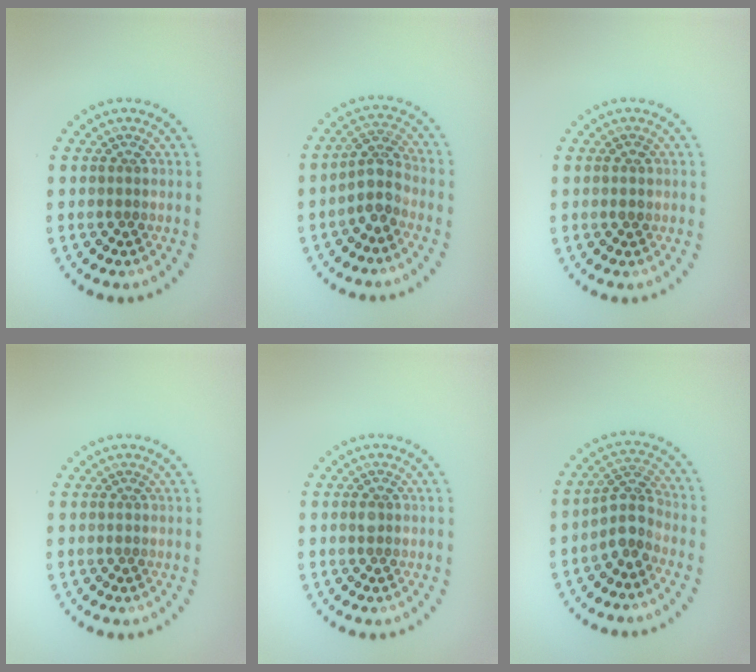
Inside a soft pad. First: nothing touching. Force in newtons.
{"total": 2.9, "press": 2.4, "slide": 1.7}
{"total": 1.0, "press": 1.0, "slide": 0.2}
{"total": 0.0}
{"total": 1.0, "press": 1.0, "slide": 0.2}
{"total": 2.9, "press": 2.3, "slide": 1.7}